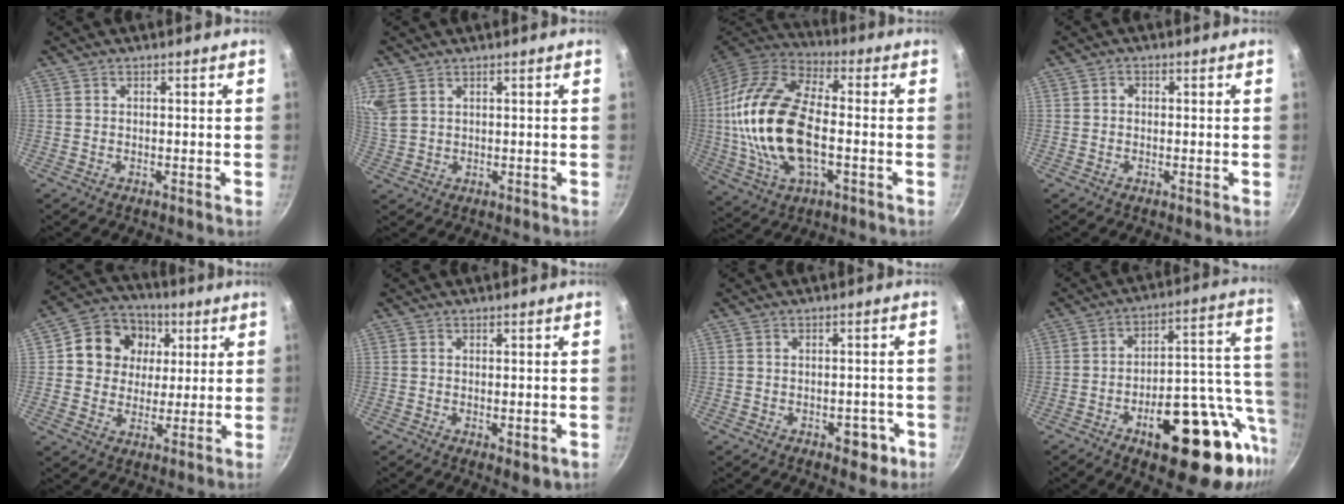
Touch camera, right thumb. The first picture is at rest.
{"total": 7.1, "force": [3.6, 4.8, 3.8], "torque": [-0.080, 0.004, 0.079]}
{"total": 22.3, "force": [-1.6, 11.6, 19.0], "torque": [-0.376, 0.028, -0.038]}
{"total": 1.4, "force": [0.1, 1.2, 0.7], "torque": [-0.011, 0.005, -0.002]}
{"total": 15.4, "force": [4.4, 13.0, 7.0], "torque": [-0.098, 0.004, 0.064]}
{"total": 3.3, "force": [-0.7, 1.4, 2.9], "torque": [-0.041, -0.013, -0.007]}
{"total": 4.8, "force": [-2.0, 2.9, 3.2], "torque": [-0.015, 0.016, -0.017]}
{"total": 23.9, "force": [-9.0, 10.5, 19.5], "torque": [-0.218, 0.042, -0.122]}